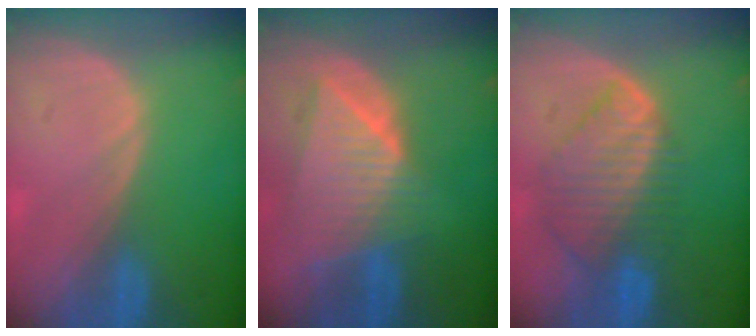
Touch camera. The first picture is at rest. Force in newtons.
{"total": 9.1, "press": 8.0, "slide": 4.3}
{"total": 8.6, "press": 7.6, "slide": 4.1}